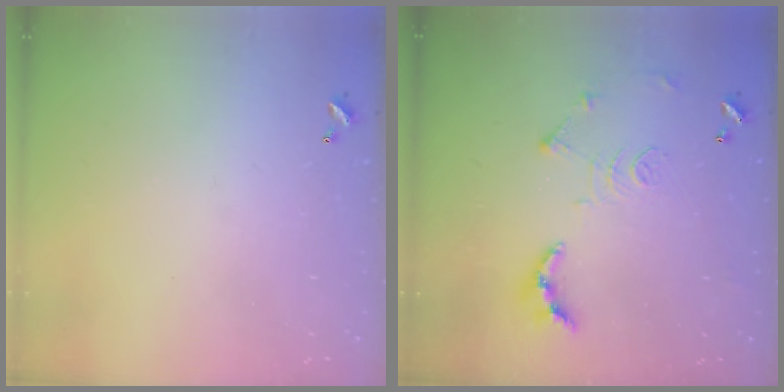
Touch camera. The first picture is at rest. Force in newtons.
{"total": 12.0, "press": 11.9, "slide": 1.3}